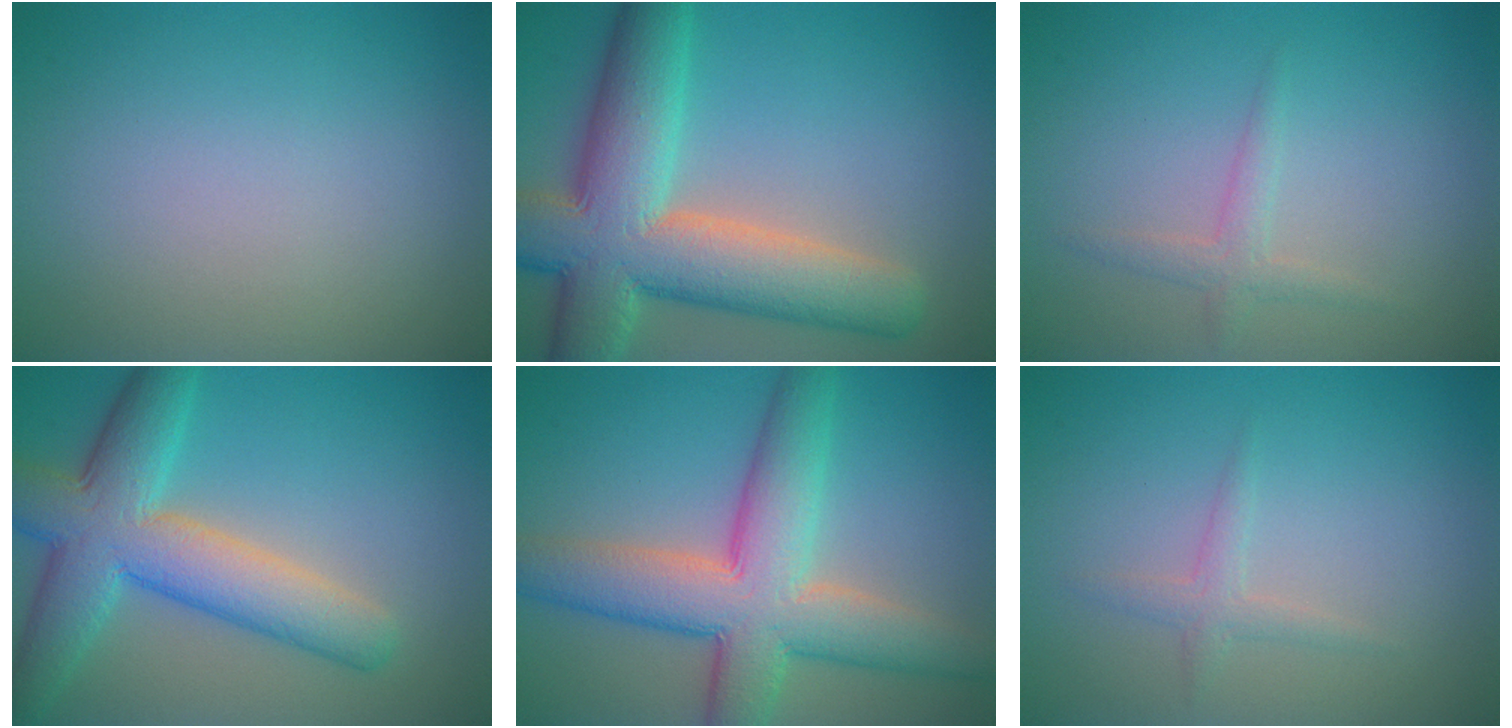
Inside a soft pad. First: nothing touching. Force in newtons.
{"total": 11.8, "press": 11.7, "slide": 1.0}
{"total": 1.6, "press": 1.6, "slide": 0.1}
{"total": 8.5, "press": 8.5, "slide": 0.3}
{"total": 9.2, "press": 9.2, "slide": 0.3}
{"total": 1.3, "press": 1.3, "slide": 0.1}